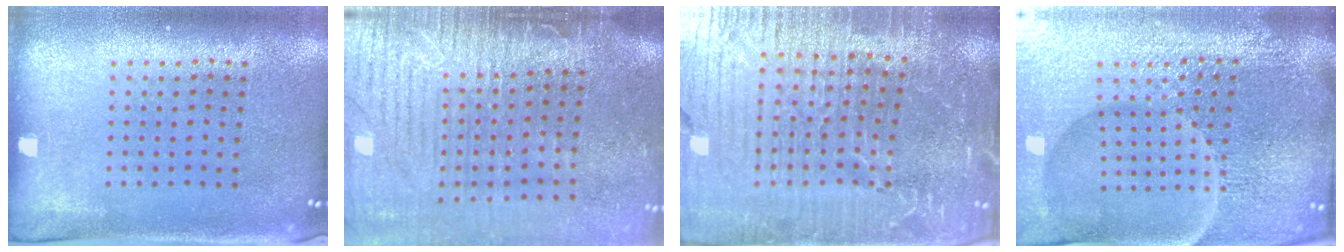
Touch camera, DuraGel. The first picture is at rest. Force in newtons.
{"total": 4.2, "press": 3.6, "slide": 2.1}
{"total": 7.1, "press": 6.1, "slide": 3.6}
{"total": 7.0, "press": 6.2, "slide": 3.4}